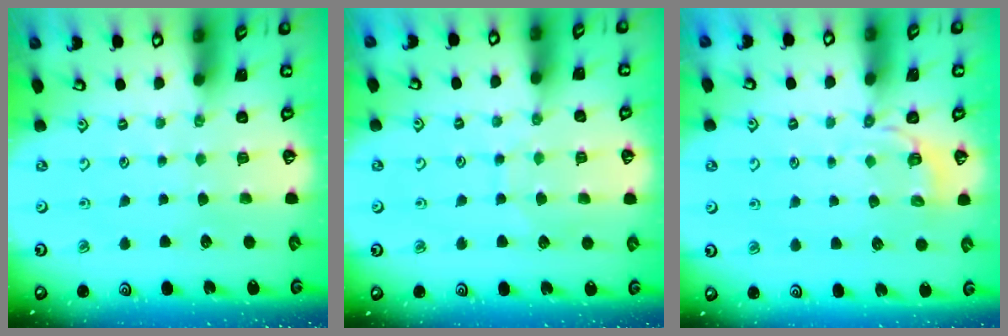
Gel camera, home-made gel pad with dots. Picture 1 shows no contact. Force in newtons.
{"total": 6.7, "press": 6.6, "slide": 0.6}
{"total": 3.3, "press": 2.6, "slide": 2.1}